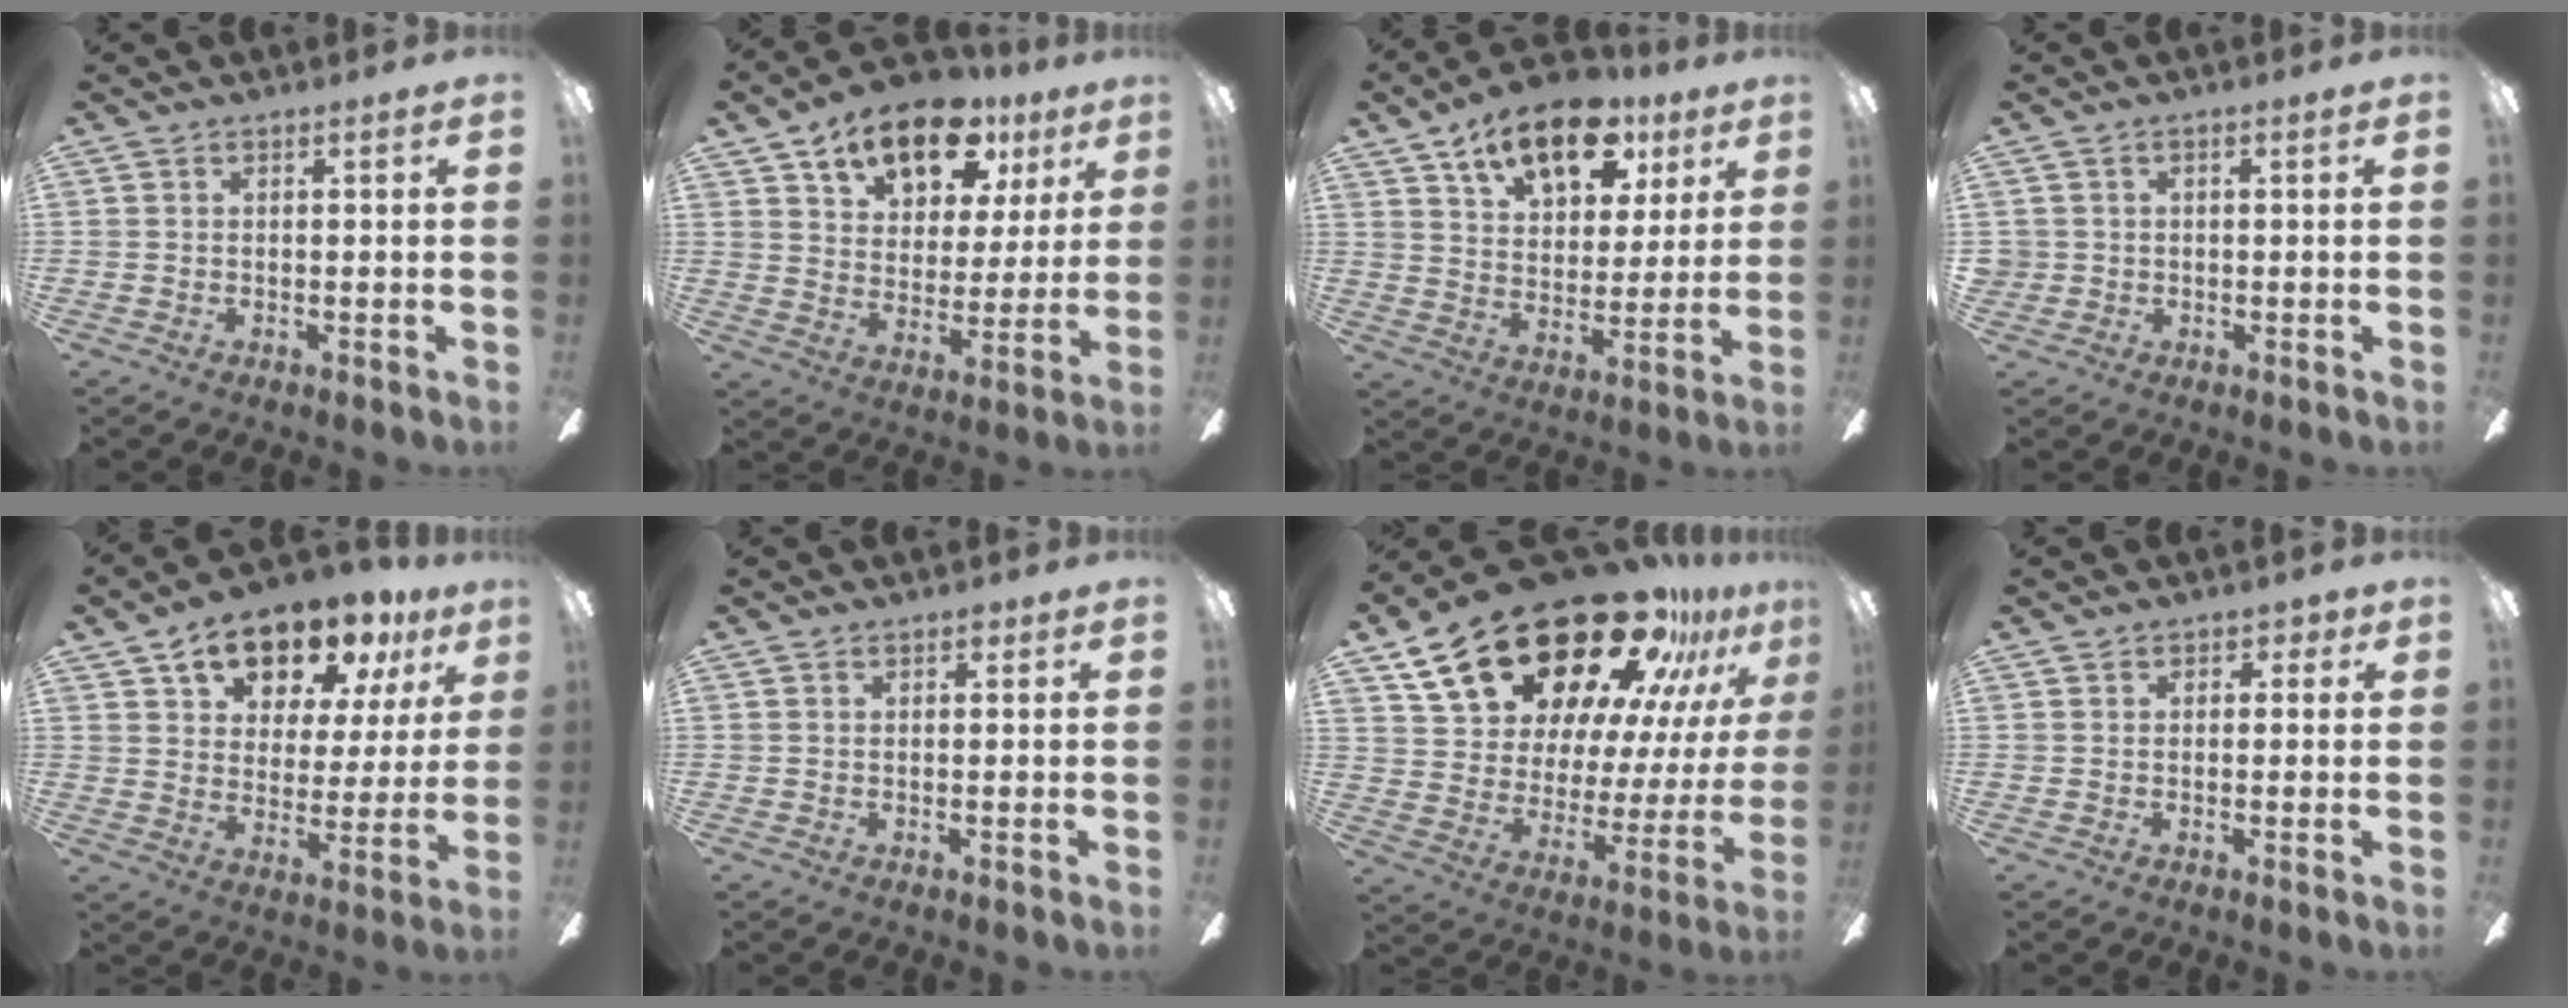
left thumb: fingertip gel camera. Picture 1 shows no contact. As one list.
[{"total": 15.8, "force": [10.5, 8.6, 8.1], "torque": [-0.120, -0.054, 0.183]}, {"total": 16.6, "force": [10.5, 8.5, 9.5], "torque": [-0.137, -0.048, 0.181]}, {"total": 1.7, "force": [0.0, 1.7, 0.3], "torque": [-0.007, 0.004, -0.002]}, {"total": 14.4, "force": [11.0, 7.1, 6.1], "torque": [-0.102, -0.065, 0.196]}, {"total": 1.0, "force": [0.6, 0.7, 0.4], "torque": [0.000, 0.001, 0.008]}, {"total": 29.6, "force": [21.5, 13.1, 15.5], "torque": [-0.259, -0.134, 0.385]}, {"total": 1.8, "force": [0.7, 1.5, 0.7], "torque": [0.003, 0.001, 0.008]}]